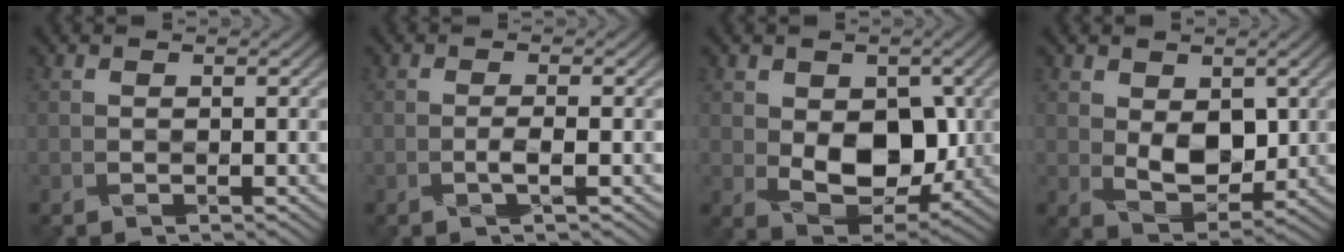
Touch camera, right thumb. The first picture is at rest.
{"total": 1.3, "force": [-0.6, 0.1, 1.2], "torque": [-0.022, 0.004, -0.019]}
{"total": 8.7, "force": [0.3, 6.0, 6.3], "torque": [-0.107, -0.018, 0.015]}
{"total": 5.3, "force": [1.3, 3.5, 3.9], "torque": [-0.072, -0.009, 0.031]}